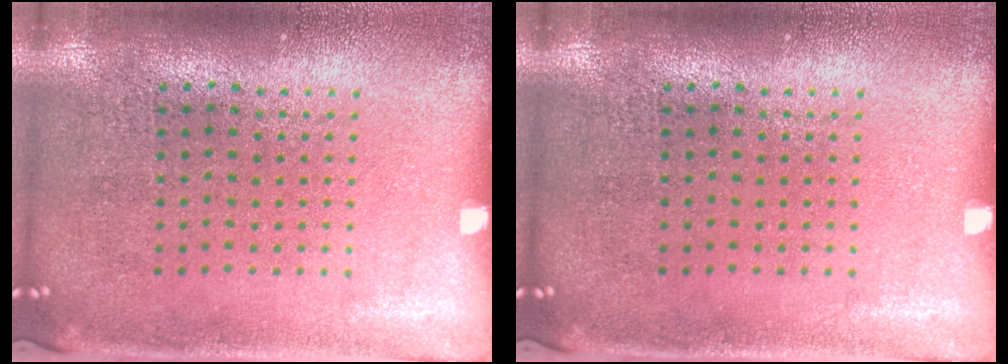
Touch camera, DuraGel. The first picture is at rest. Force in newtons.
{"total": 0.0}